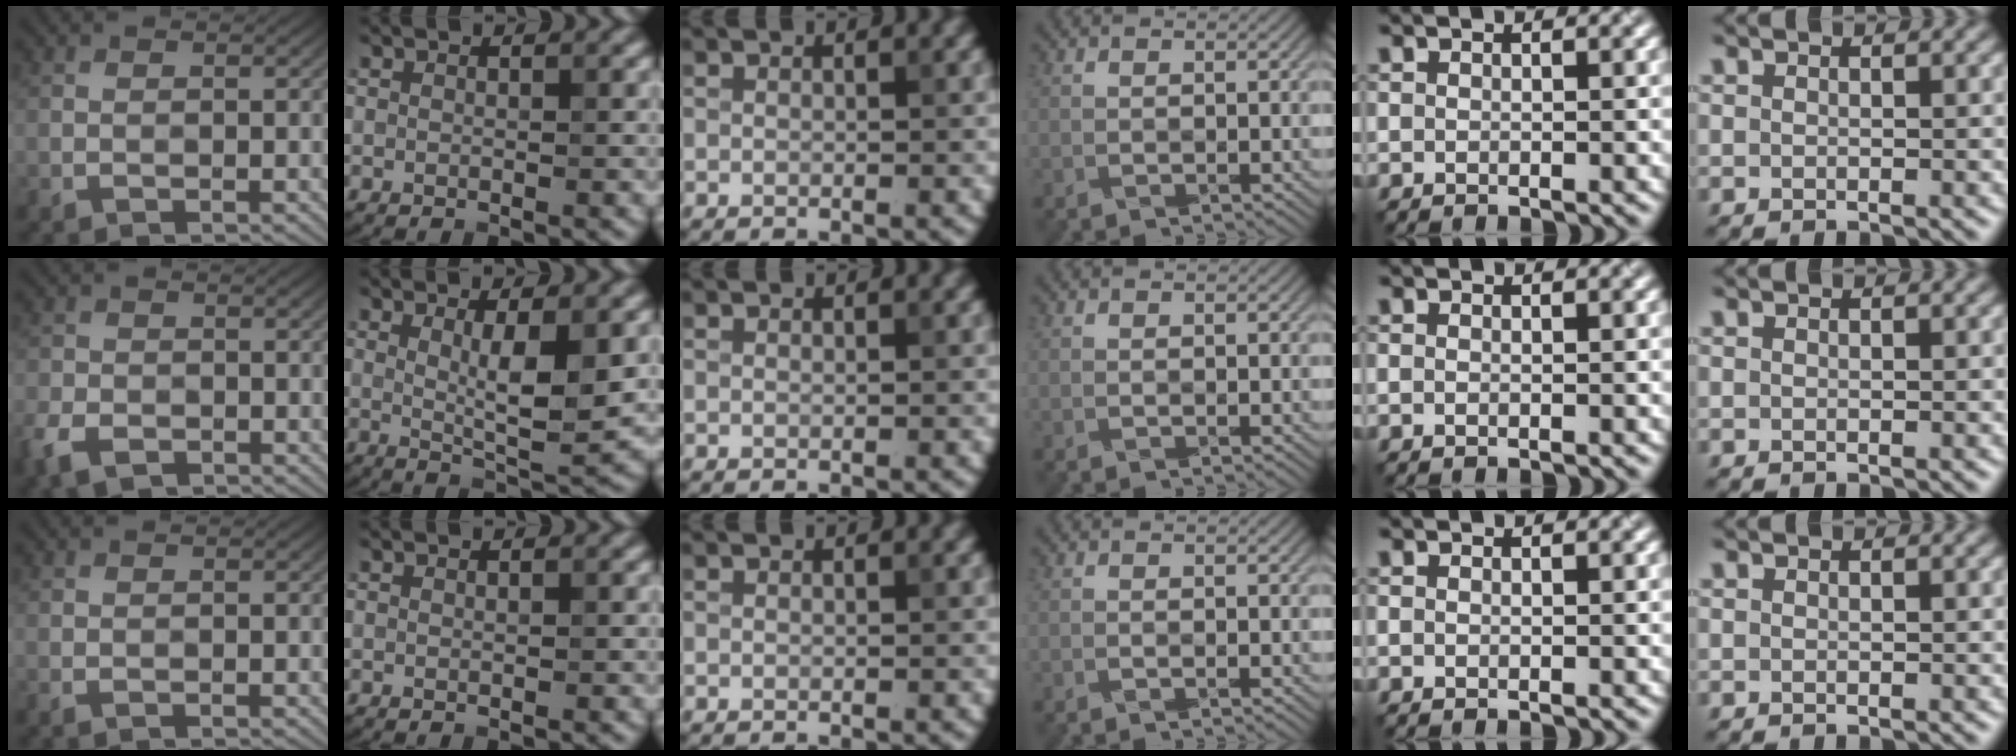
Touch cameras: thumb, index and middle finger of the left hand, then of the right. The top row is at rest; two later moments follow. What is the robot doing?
{"motion": "wrap", "object": "napkin"}